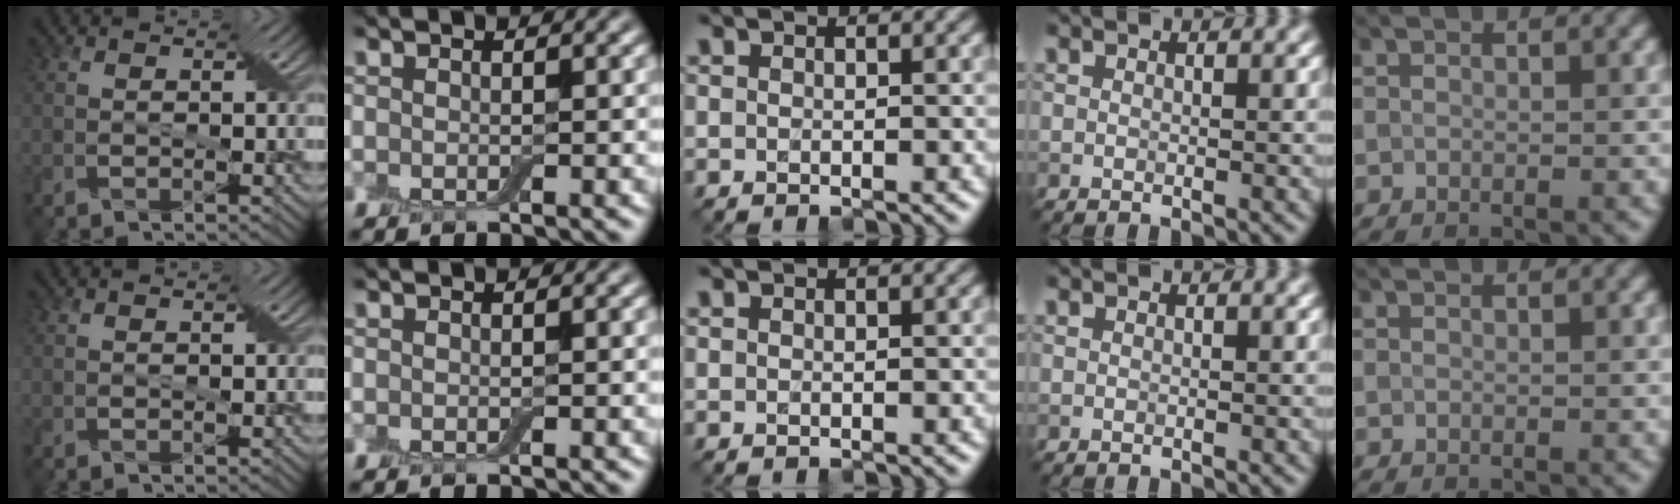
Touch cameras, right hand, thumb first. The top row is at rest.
{}